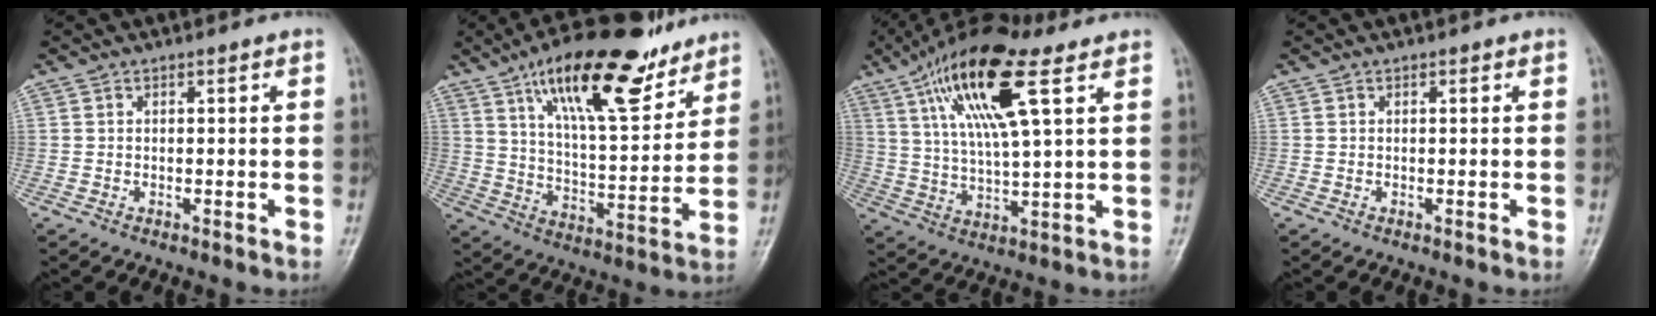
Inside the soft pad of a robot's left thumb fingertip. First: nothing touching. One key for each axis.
{"total": 20.8, "fx": 13.5, "fy": 7.0, "fz": 14.2, "tx": -0.194, "ty": -0.059, "tz": 0.225}
{"total": 17.5, "fx": 8.2, "fy": 4.7, "fz": 14.7, "tx": -0.272, "ty": -0.009, "tz": 0.146}
{"total": 0.0}